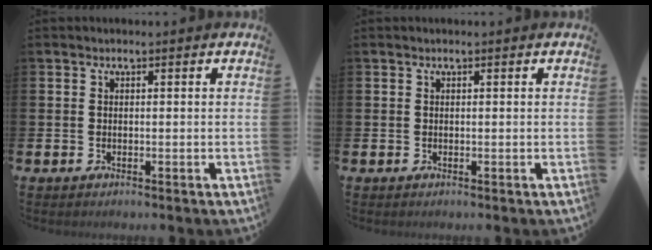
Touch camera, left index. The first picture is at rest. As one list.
[{"total": 0.0}]